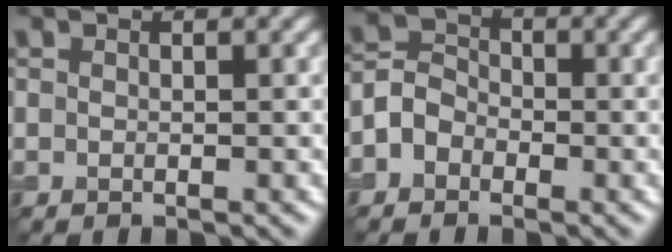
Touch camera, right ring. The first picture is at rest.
{"total": 2.2, "force": [-1.4, 1.7, 0.5], "torque": [-0.014, 0.017, -0.030]}